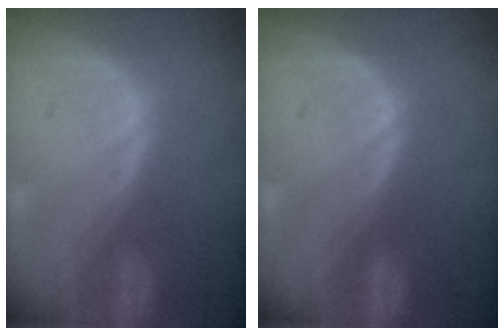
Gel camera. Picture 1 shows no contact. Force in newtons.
{"total": 0.0}